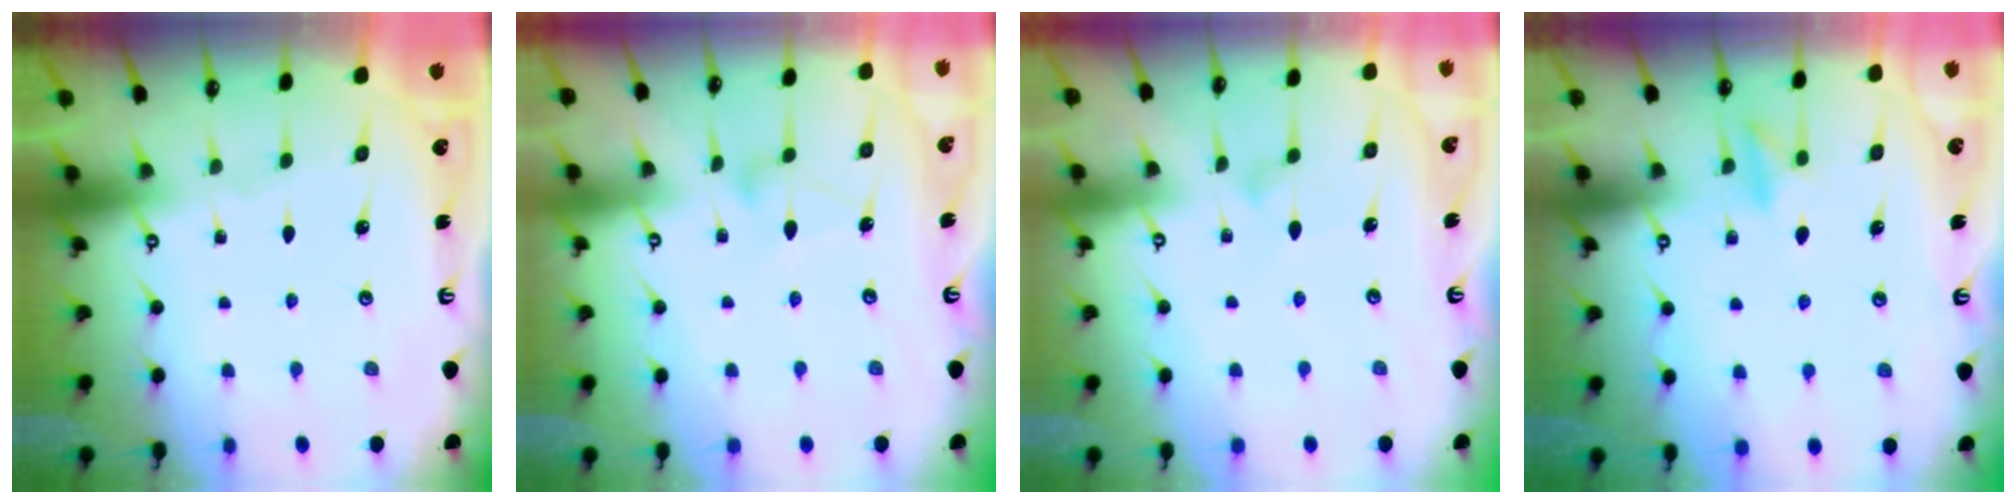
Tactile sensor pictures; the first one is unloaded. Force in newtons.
{"total": 7.6, "press": 7.6, "slide": 0.5}
{"total": 9.3, "press": 9.3, "slide": 0.4}
{"total": 9.0, "press": 8.9, "slide": 1.2}